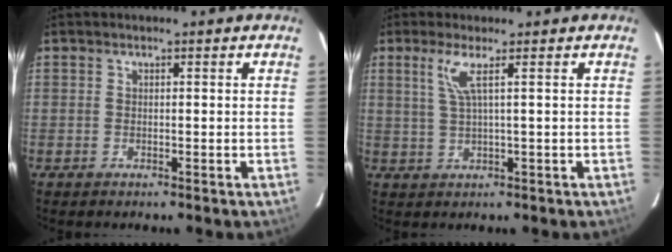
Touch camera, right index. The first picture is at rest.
{"total": 3.5, "force": [1.4, -0.6, 3.2], "torque": [-0.059, 0.000, 0.035]}